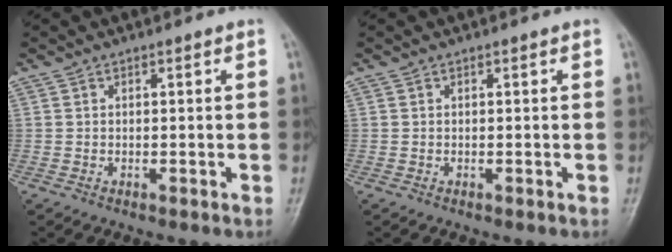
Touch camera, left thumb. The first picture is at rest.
{"total": 0.0}